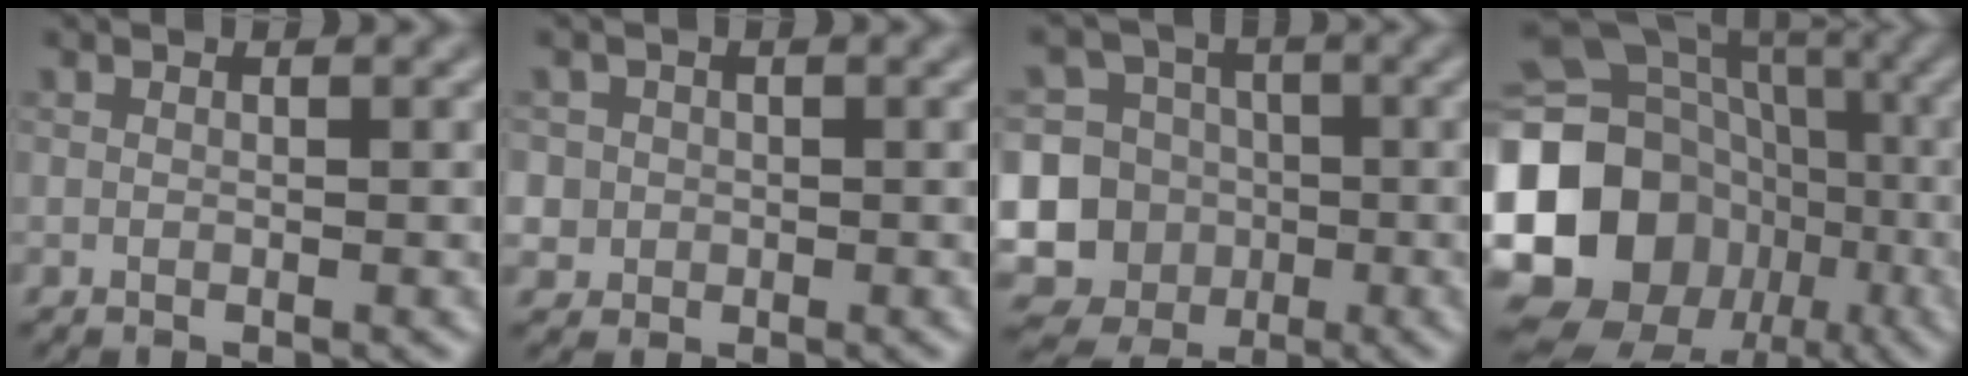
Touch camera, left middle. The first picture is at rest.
{"total": 2.4, "force": [0.1, 2.3, 0.4], "torque": [0.003, 0.008, 0.004]}
{"total": 14.5, "force": [-3.7, 13.8, 2.7], "torque": [-0.091, -0.011, -0.073]}
{"total": 21.5, "force": [-5.0, 18.9, 8.9], "torque": [-0.202, -0.004, -0.109]}